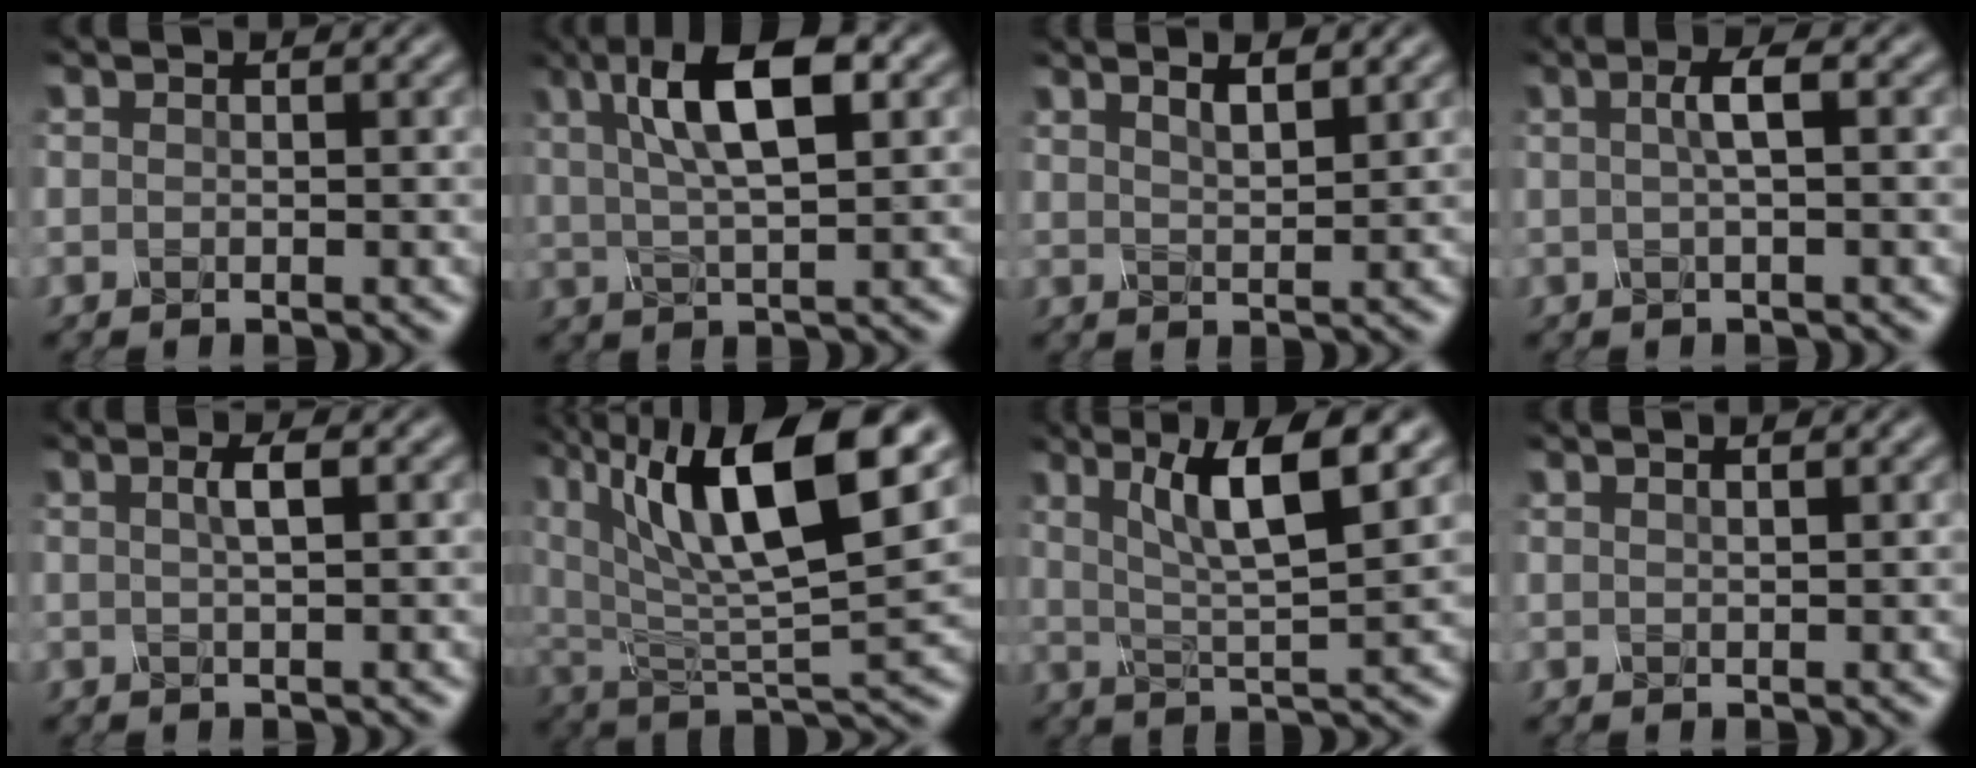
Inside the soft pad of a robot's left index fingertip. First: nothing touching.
{"total": 8.3, "force": [2.7, 2.7, 7.3], "torque": [-0.126, 0.015, 0.041]}
{"total": 2.7, "force": [1.9, 0.7, 1.8], "torque": [-0.019, 0.007, 0.021]}
{"total": 2.3, "force": [0.3, 0.5, 2.2], "torque": [-0.040, 0.009, 0.000]}
{"total": 1.8, "force": [0.4, 0.4, 1.7], "torque": [-0.029, 0.004, 0.003]}
{"total": 13.4, "force": [6.1, 4.4, 11.1], "torque": [-0.193, 0.008, 0.102]}
{"total": 7.4, "force": [3.1, 1.5, 6.6], "torque": [-0.108, 0.001, 0.053]}
{"total": 0.9, "force": [0.7, 0.1, 0.6], "torque": [-0.010, -0.002, 0.006]}